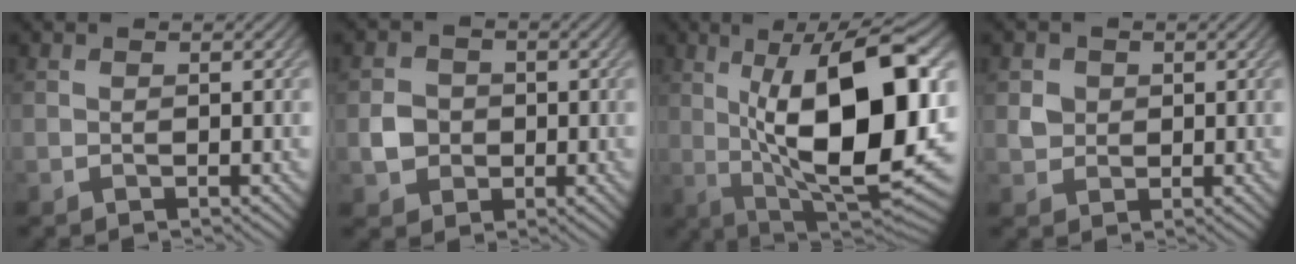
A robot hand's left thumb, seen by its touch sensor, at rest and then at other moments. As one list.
[{"total": 3.3, "force": [-0.4, 3.1, 1.3], "torque": [-0.028, -0.001, -0.012]}, {"total": 17.9, "force": [2.1, 7.3, 16.2], "torque": [-0.248, 0.003, 0.034]}, {"total": 2.2, "force": [0.4, 2.1, 0.7], "torque": [-0.017, -0.002, 0.006]}]